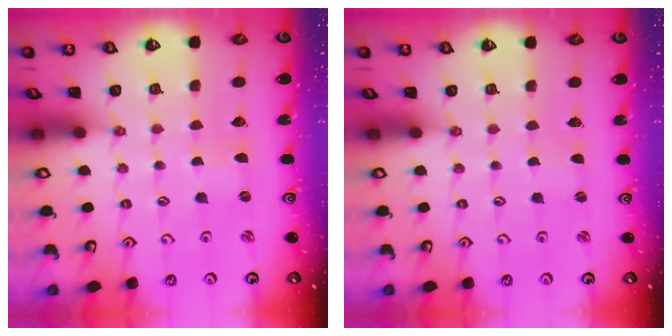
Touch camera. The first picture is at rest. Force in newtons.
{"total": 0.0}